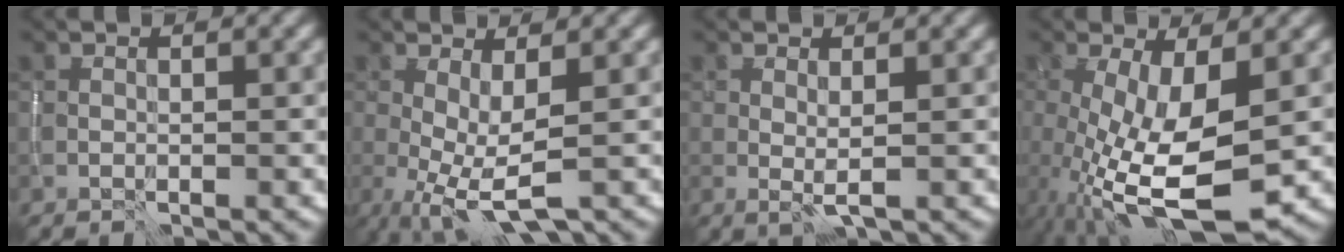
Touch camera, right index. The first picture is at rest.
{"total": 4.6, "force": [-1.1, 1.5, 4.2], "torque": [-0.090, -0.008, -0.019]}
{"total": 1.1, "force": [0.2, 0.0, 1.1], "torque": [-0.019, -0.004, 0.005]}
{"total": 10.6, "force": [-2.5, 3.9, 9.5], "torque": [-0.187, -0.022, -0.042]}